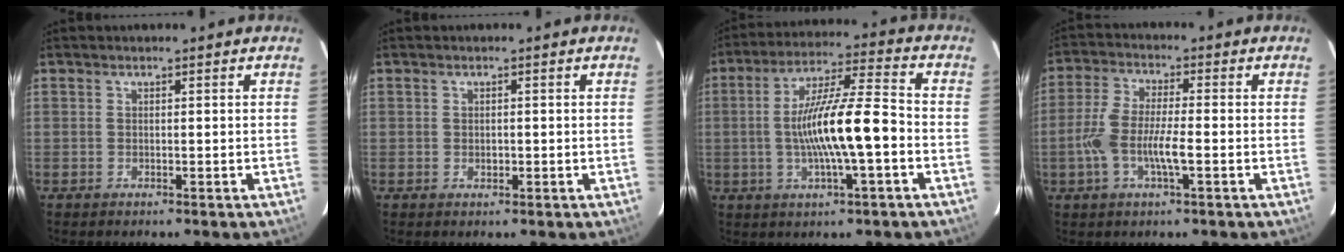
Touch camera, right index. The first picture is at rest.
{"total": 1.2, "force": [-0.1, 1.0, 0.6], "torque": [-0.008, 0.001, -0.001]}
{"total": 13.9, "force": [-2.6, 1.7, 13.5], "torque": [-0.246, 0.008, -0.046]}
{"total": 8.7, "force": [-2.4, 2.1, 8.1], "torque": [-0.171, -0.001, -0.049]}